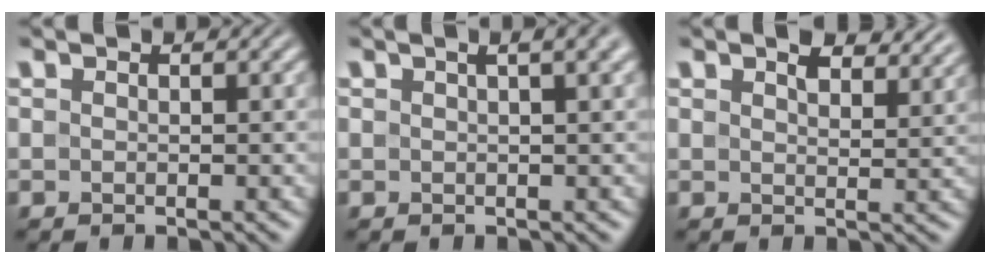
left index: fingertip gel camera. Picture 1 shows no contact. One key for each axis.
{"total": 4.1, "fx": 2.3, "fy": 1.5, "fz": 3.0, "tx": -0.025, "ty": 0.011, "tz": 0.018}
{"total": 3.9, "fx": 2.9, "fy": 1.5, "fz": 2.2, "tx": -0.037, "ty": 0.000, "tz": 0.041}